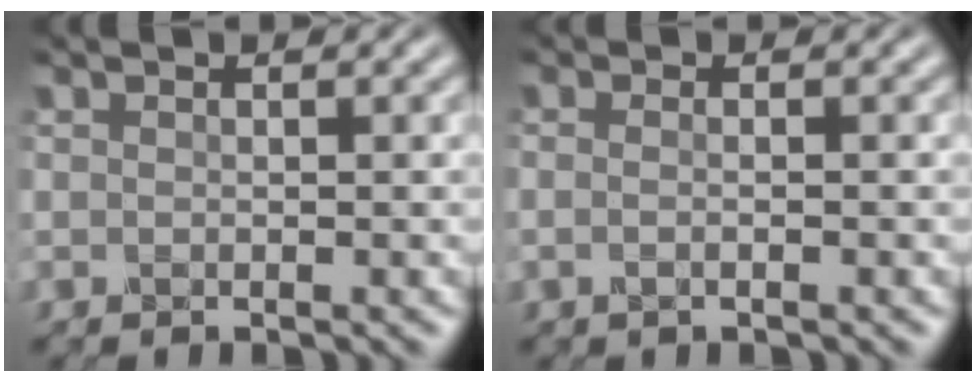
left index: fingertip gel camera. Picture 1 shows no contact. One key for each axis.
{"total": 1.6, "fx": -0.1, "fy": 0.8, "fz": 1.4, "tx": -0.014, "ty": -0.008, "tz": -0.016}